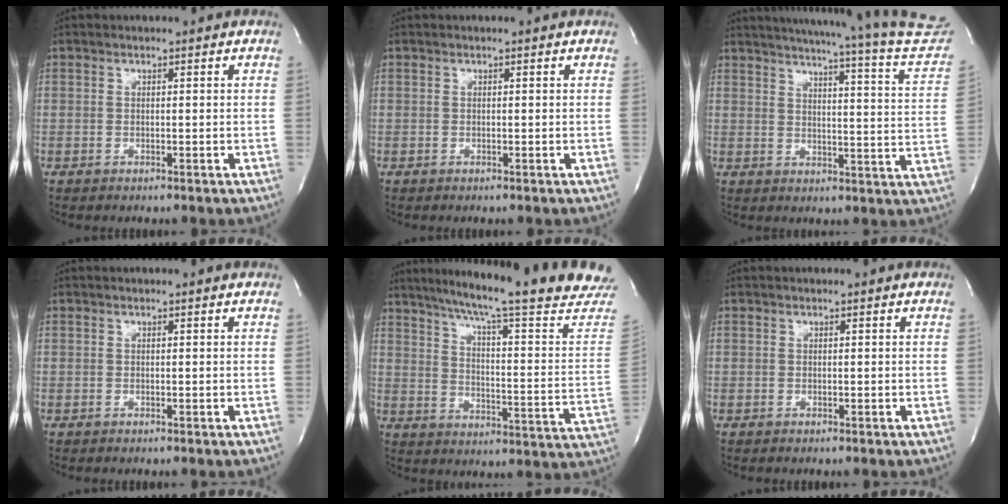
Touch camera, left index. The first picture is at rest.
{"total": 0.0}
{"total": 26.8, "force": [24.8, -0.5, 10.1], "torque": [-0.146, -0.098, 0.287]}
{"total": 0.0}
{"total": 25.5, "force": [21.7, 0.1, 13.5], "torque": [-0.202, -0.059, 0.276]}
{"total": 0.0}